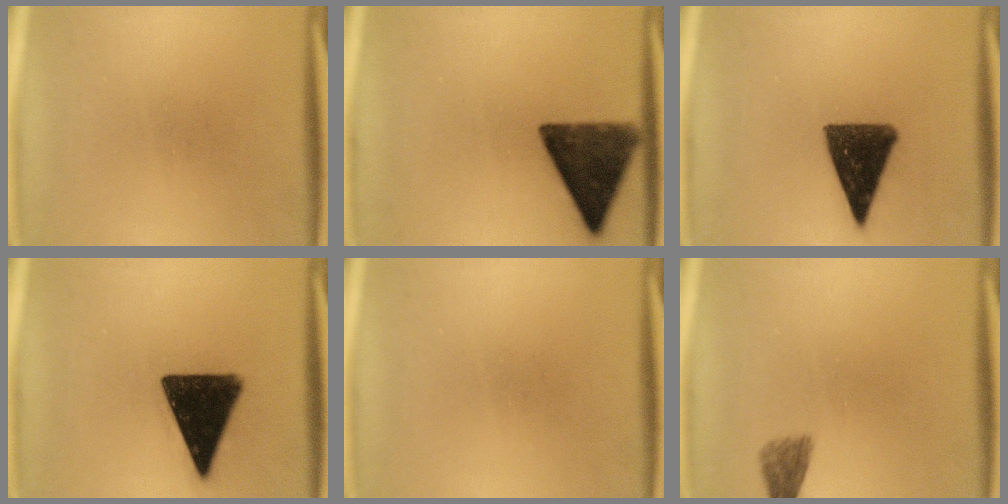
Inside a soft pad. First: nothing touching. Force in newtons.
{"total": 13.2}
{"total": 12.9}
{"total": 16.0}
{"total": 0.0}
{"total": 2.4}